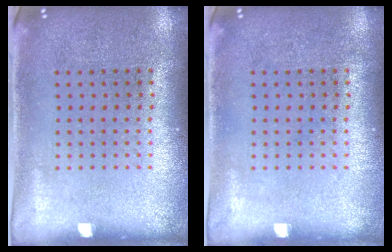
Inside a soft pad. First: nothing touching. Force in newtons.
{"total": 0.0}